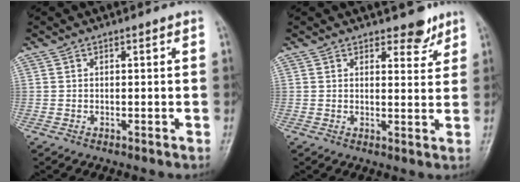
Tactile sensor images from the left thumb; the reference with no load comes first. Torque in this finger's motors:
{"motor_torque": [-0.09, -0.11, -0.10, -0.17, 0.05]}